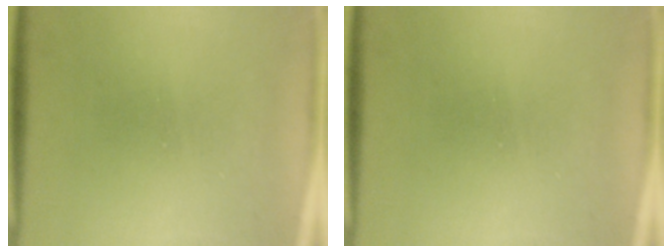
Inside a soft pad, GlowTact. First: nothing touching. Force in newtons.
{"total": 0.0}